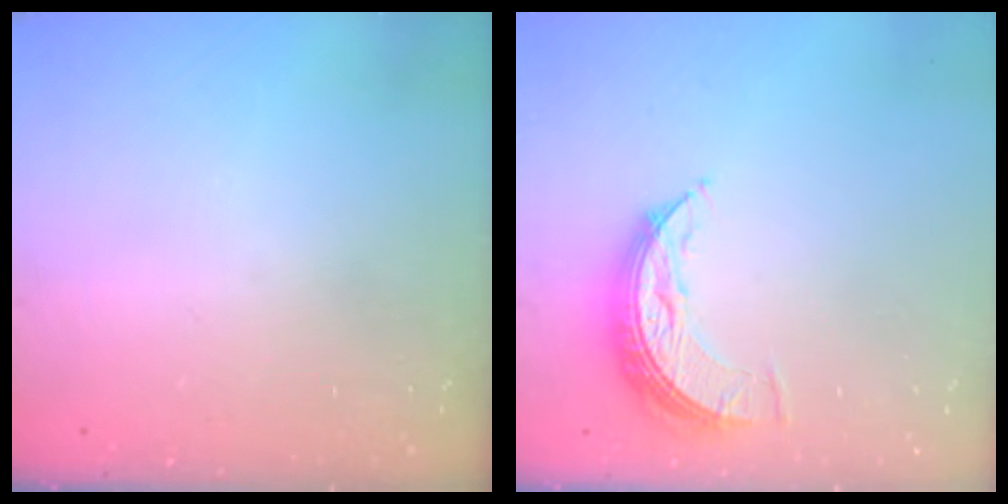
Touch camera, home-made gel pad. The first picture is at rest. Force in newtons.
{"total": 7.8, "press": 7.8, "slide": 0.3}